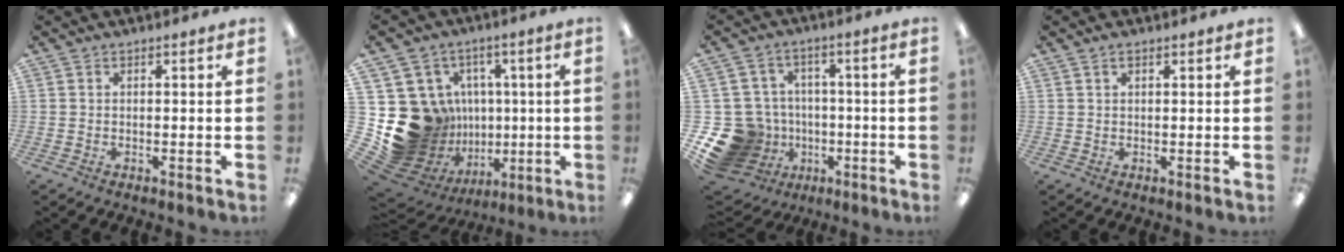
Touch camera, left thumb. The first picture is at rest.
{"total": 20.8, "force": [-1.8, 19.3, 7.4], "torque": [-0.135, -0.023, 0.041]}
{"total": 16.9, "force": [-5.2, 14.8, 6.4], "torque": [-0.135, 0.033, -0.060]}
{"total": 1.3, "force": [0.8, 0.7, 0.8], "torque": [-0.018, 0.003, 0.013]}